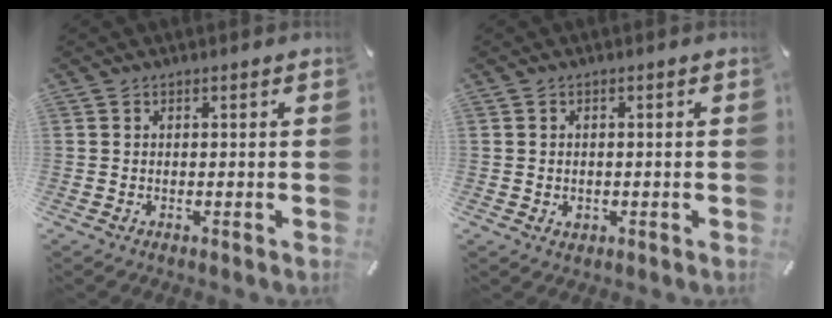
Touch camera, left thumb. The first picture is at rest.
{"total": 1.4, "force": [-0.3, 1.3, 0.6], "torque": [-0.013, 0.005, -0.007]}